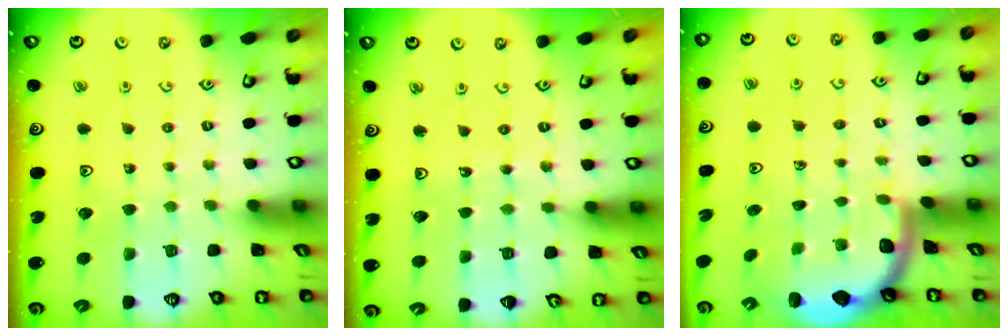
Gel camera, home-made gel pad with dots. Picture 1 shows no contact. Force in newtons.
{"total": 4.0, "press": 4.0, "slide": 0.5}
{"total": 1.8, "press": 1.8, "slide": 0.1}